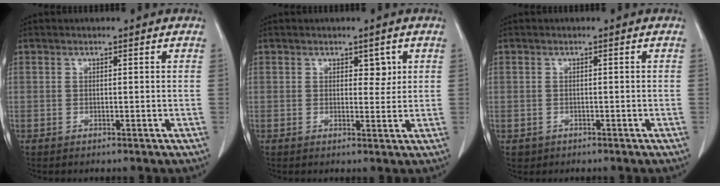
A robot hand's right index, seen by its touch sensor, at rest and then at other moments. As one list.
[{"total": 2.2, "force": [1.0, 1.4, 1.4], "torque": [-0.011, -0.003, 0.013]}, {"total": 1.3, "force": [-0.5, 1.2, 0.0], "torque": [-0.006, 0.003, -0.002]}]